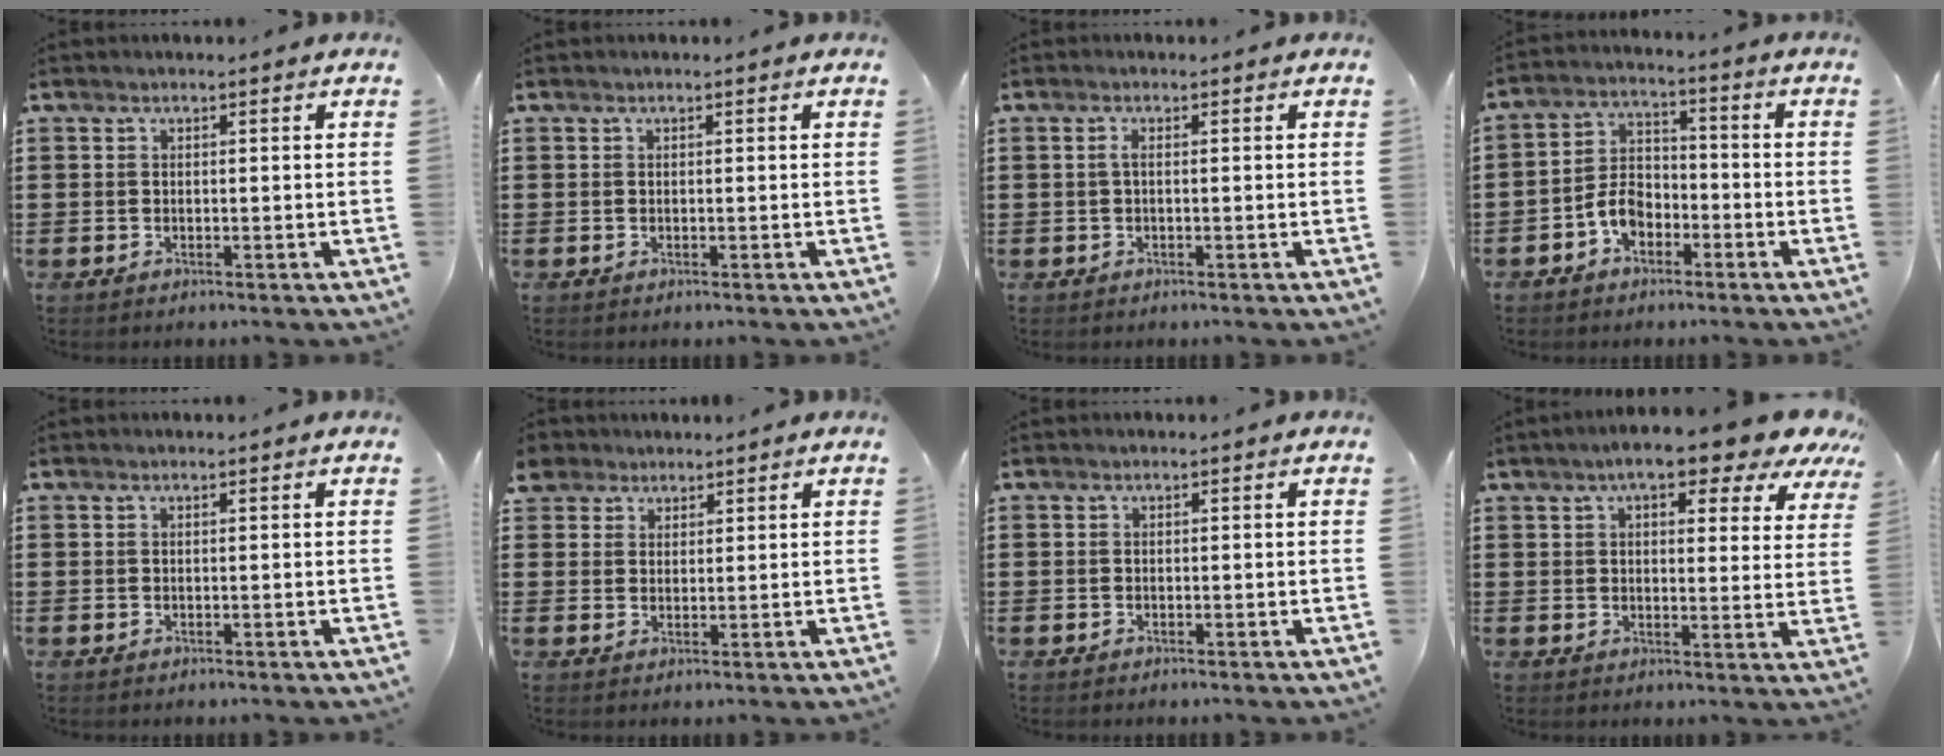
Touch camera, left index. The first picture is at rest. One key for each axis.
{"total": 0.0}
{"total": 1.1, "fx": -0.2, "fy": 0.2, "fz": 1.1, "tx": -0.022, "ty": 0.002, "tz": -0.004}
{"total": 5.6, "fx": -3.0, "fy": 3.7, "fz": 2.9, "tx": -0.074, "ty": 0.010, "tz": -0.064}
{"total": 0.0}
{"total": 3.1, "fx": 2.2, "fy": 2.2, "fz": 0.1, "tx": -0.008, "ty": 0.009, "tz": 0.041}
{"total": 0.0}
{"total": 8.5, "fx": 6.4, "fy": 1.9, "fz": 5.3, "tx": -0.091, "ty": -0.020, "tz": 0.105}